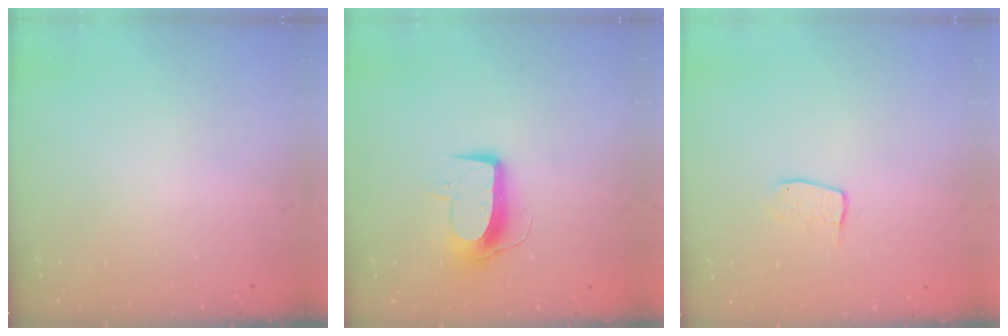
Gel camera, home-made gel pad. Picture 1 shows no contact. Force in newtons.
{"total": 10.0, "press": 10.0, "slide": 0.5}
{"total": 5.9, "press": 5.9, "slide": 0.3}